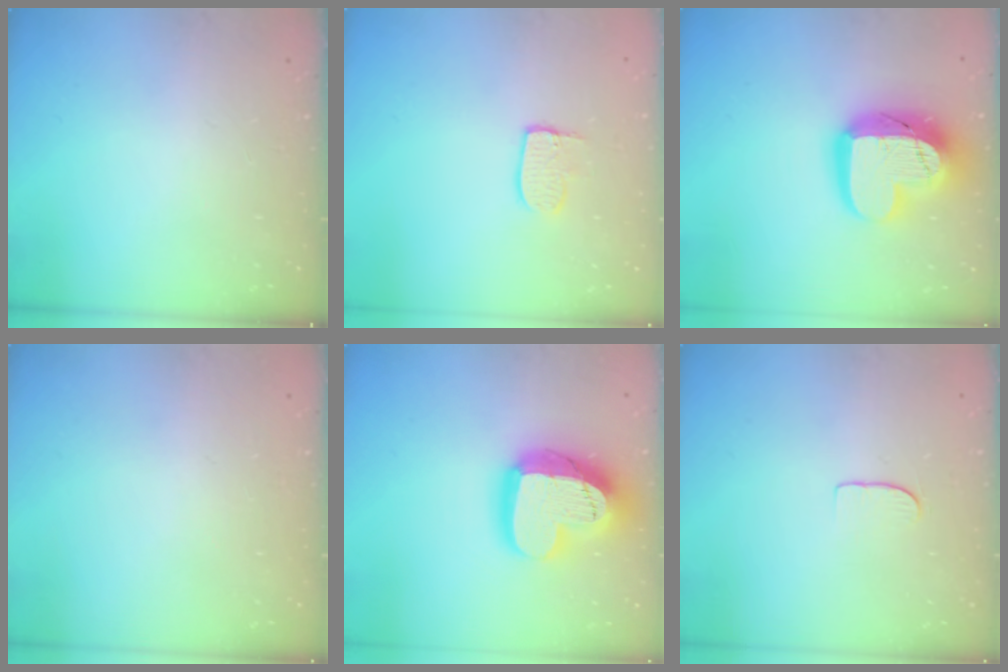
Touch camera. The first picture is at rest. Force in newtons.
{"total": 6.8, "press": 6.8, "slide": 0.1}
{"total": 19.0, "press": 19.0, "slide": 1.6}
{"total": 0.0}
{"total": 24.2, "press": 24.1, "slide": 1.8}
{"total": 4.9, "press": 4.9, "slide": 0.3}